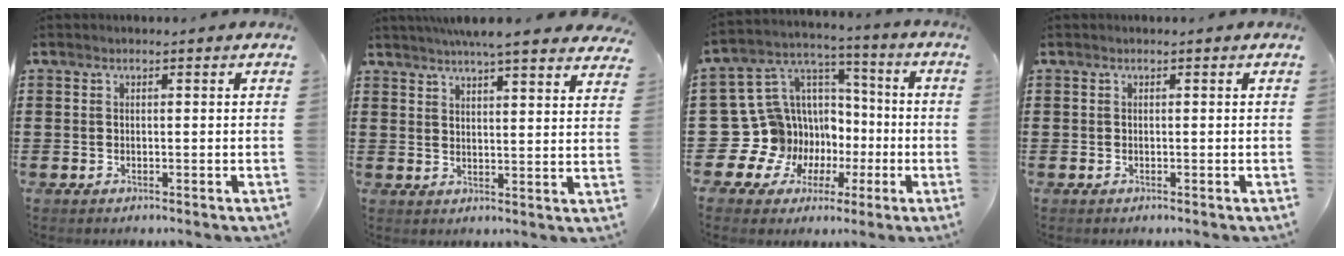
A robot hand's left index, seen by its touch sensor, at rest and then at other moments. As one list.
[{"total": 5.8, "force": [5.3, -0.1, 2.4], "torque": [-0.063, -0.015, 0.097]}, {"total": 14.7, "force": [-4.3, 13.6, 3.5], "torque": [-0.128, -0.005, -0.042]}, {"total": 0.0}]